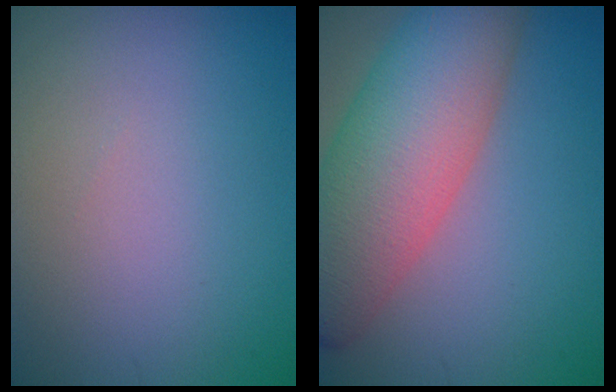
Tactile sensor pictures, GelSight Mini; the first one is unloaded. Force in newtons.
{"total": 10.9, "press": 10.8, "slide": 0.3}